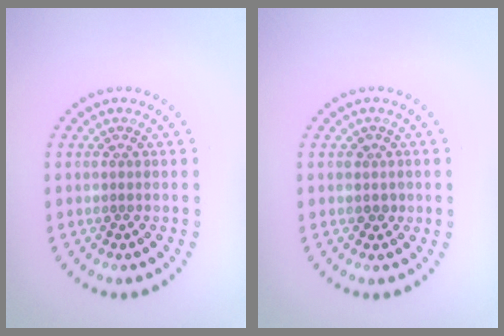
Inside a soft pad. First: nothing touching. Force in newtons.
{"total": 1.1, "press": 0.9, "slide": 0.5}